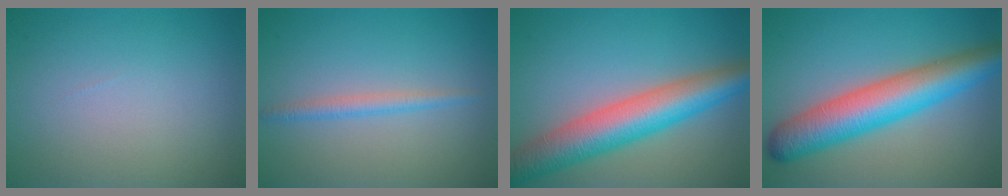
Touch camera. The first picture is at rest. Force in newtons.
{"total": 1.6, "press": 1.6, "slide": 0.1}
{"total": 8.4, "press": 8.4, "slide": 0.3}
{"total": 8.5, "press": 8.4, "slide": 0.2}